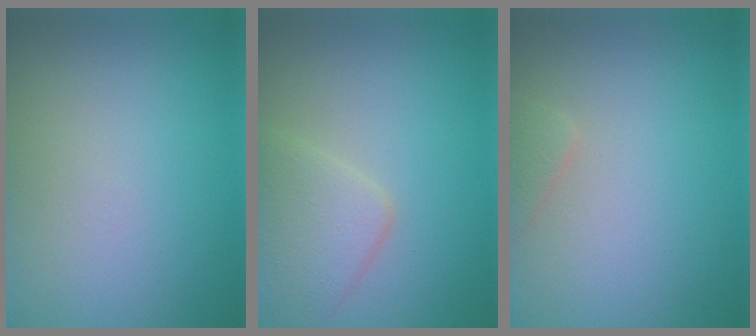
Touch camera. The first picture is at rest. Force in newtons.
{"total": 3.5, "press": 3.5, "slide": 0.3}
{"total": 1.1, "press": 1.1, "slide": 0.1}